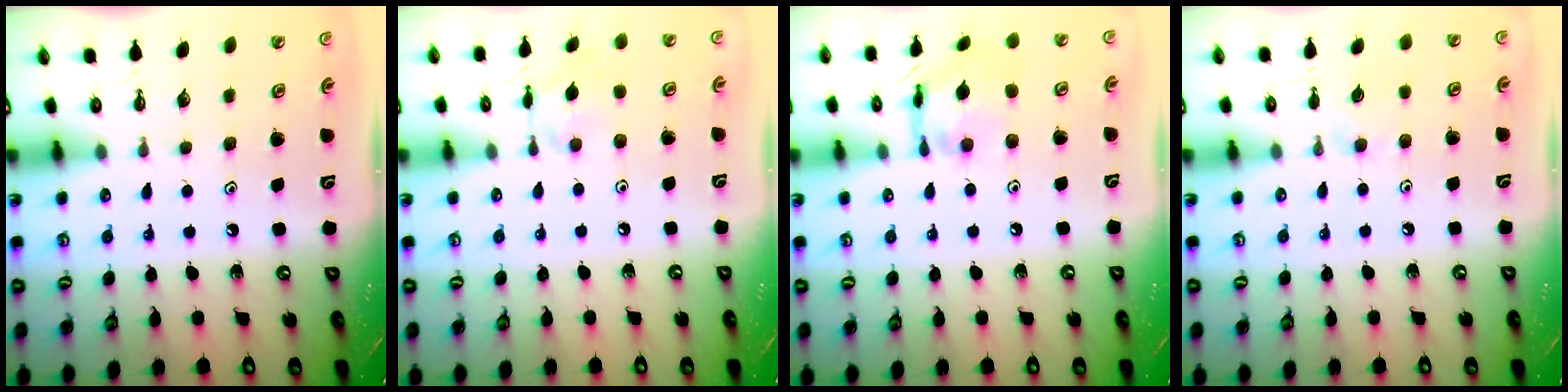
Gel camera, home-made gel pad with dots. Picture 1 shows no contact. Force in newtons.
{"total": 3.6, "press": 3.6, "slide": 0.2}
{"total": 11.0, "press": 11.0, "slide": 0.9}
{"total": 2.6, "press": 2.5, "slide": 0.4}